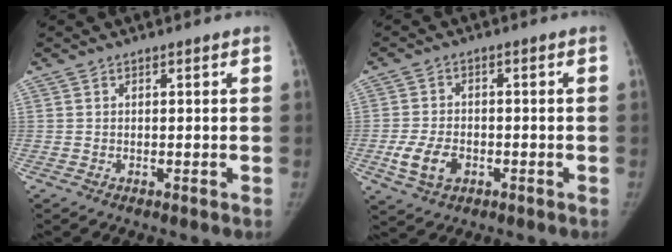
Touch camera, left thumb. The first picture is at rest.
{"total": 6.8, "force": [-2.4, 4.6, 4.5], "torque": [-0.084, 0.006, -0.040]}